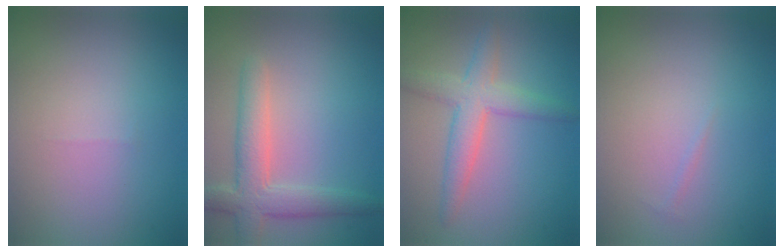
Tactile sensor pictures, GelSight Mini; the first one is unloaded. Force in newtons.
{"total": 4.2, "press": 4.2, "slide": 0.3}
{"total": 4.1, "press": 4.1, "slide": 0.2}
{"total": 0.8, "press": 0.8, "slide": 0.2}